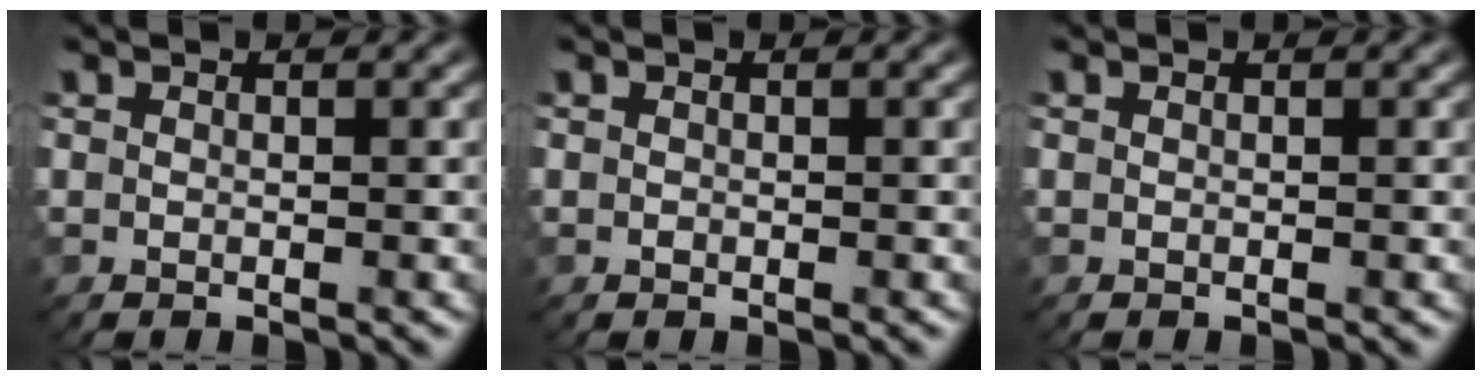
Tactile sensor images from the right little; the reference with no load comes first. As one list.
[{"total": 0.0}, {"total": 0.0}]